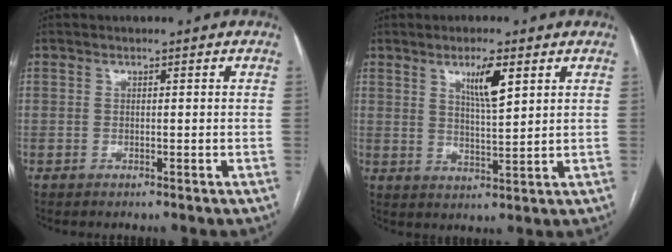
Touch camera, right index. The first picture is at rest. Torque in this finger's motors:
{"motor_torque": [0.15, 0.16, 0.33, 0.08]}